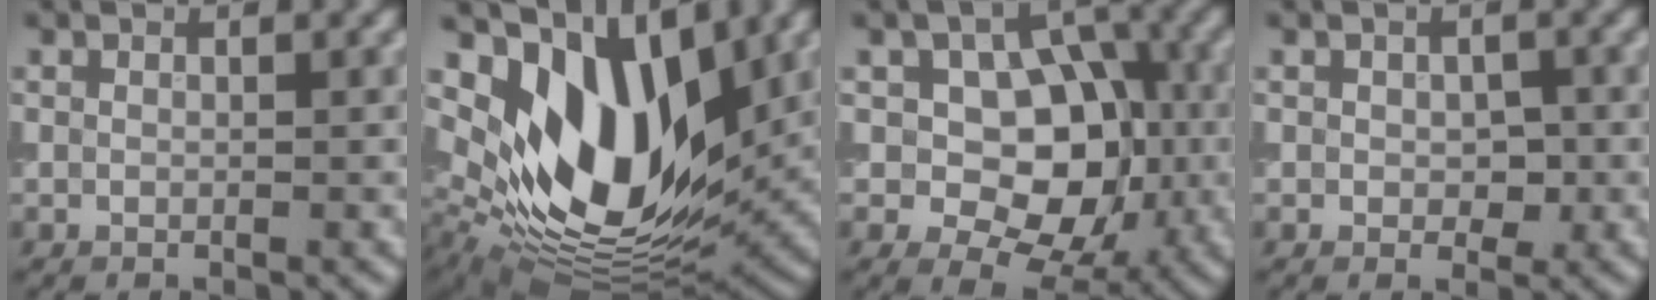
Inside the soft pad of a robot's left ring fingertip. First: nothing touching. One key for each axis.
{"total": 12.9, "fx": 4.3, "fy": 6.9, "fz": 10.0, "tx": -0.176, "ty": -0.009, "tz": 0.081}
{"total": 9.6, "fx": -0.2, "fy": 6.6, "fz": 7.0, "tx": -0.094, "ty": 0.006, "tz": -0.015}
{"total": 1.7, "fx": -0.1, "fy": 1.1, "fz": 1.3, "tx": -0.020, "ty": -0.004, "tz": -0.001}